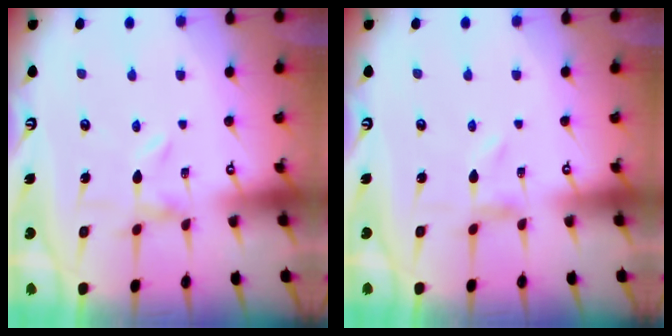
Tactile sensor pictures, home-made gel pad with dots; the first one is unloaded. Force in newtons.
{"total": 0.0}